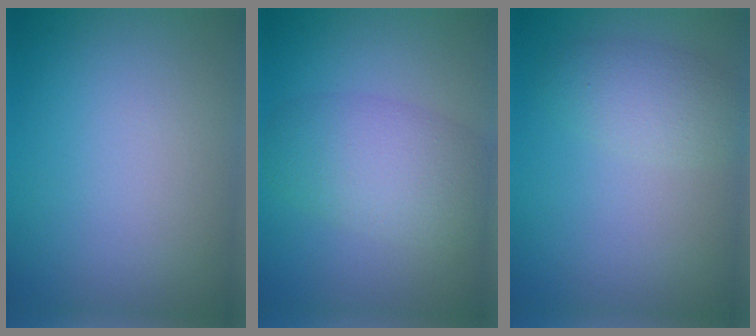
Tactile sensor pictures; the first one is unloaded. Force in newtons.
{"total": 5.2, "press": 5.2, "slide": 0.1}
{"total": 2.6, "press": 2.6, "slide": 0.1}